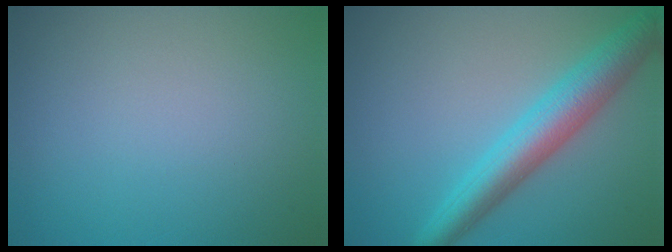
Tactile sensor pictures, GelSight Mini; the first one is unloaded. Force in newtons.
{"total": 5.7, "press": 5.7, "slide": 0.2}